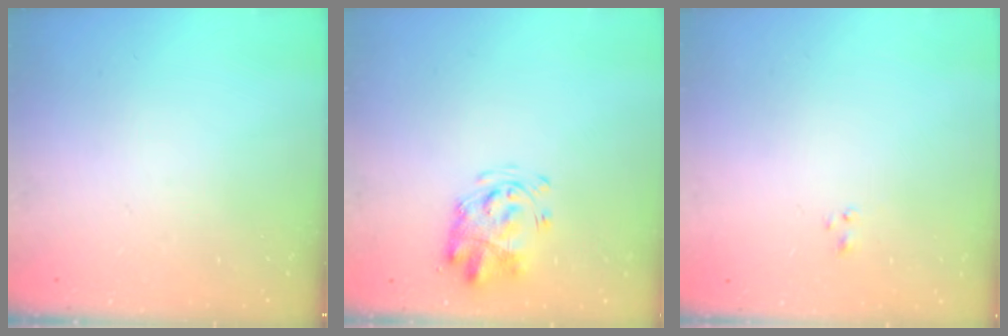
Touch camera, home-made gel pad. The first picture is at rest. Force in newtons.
{"total": 3.9, "press": 3.9, "slide": 0.8}
{"total": 1.2, "press": 1.0, "slide": 0.6}